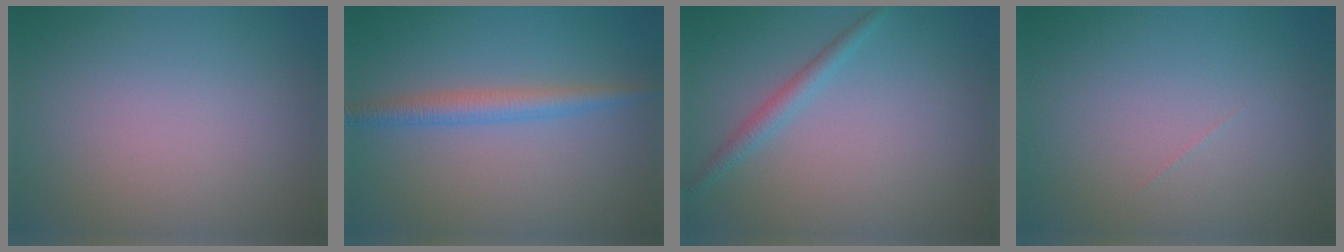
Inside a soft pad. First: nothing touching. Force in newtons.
{"total": 2.5, "press": 2.5, "slide": 0.1}
{"total": 1.8, "press": 1.7, "slide": 0.1}
{"total": 0.0}